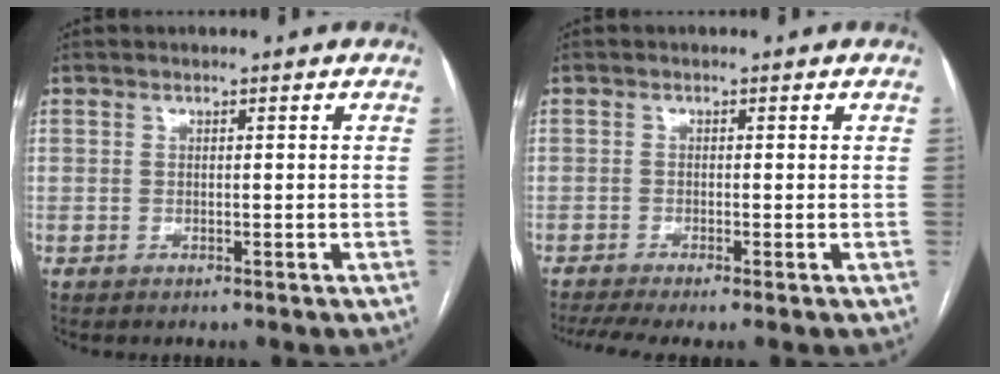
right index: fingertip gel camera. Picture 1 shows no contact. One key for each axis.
{"total": 4.6, "fx": -3.2, "fy": 0.4, "fz": 3.3, "tx": -0.060, "ty": -0.007, "tz": -0.056}